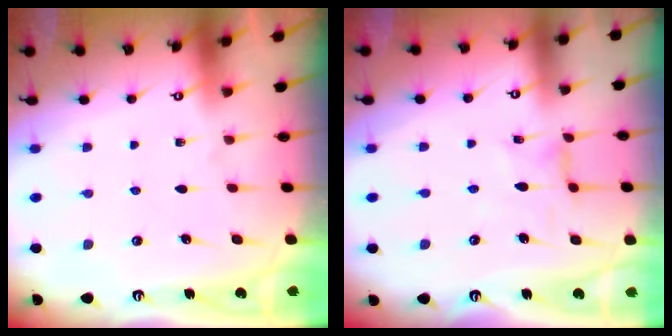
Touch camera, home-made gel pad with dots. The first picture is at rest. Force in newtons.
{"total": 1.6, "press": 1.6, "slide": 0.3}